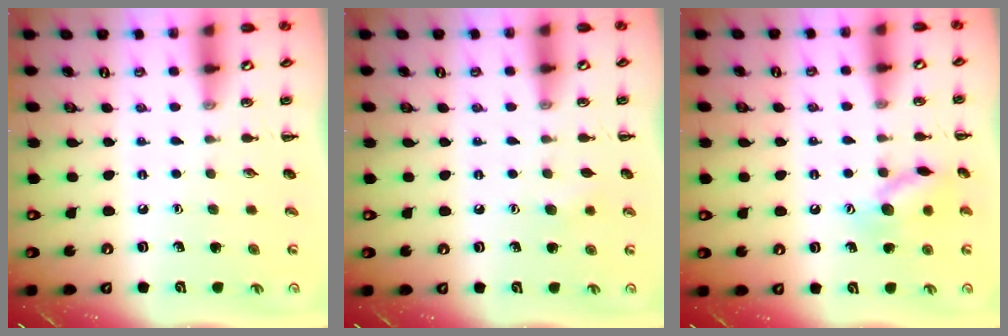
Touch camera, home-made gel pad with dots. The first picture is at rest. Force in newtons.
{"total": 4.4, "press": 4.3, "slide": 1.0}
{"total": 11.1, "press": 11.1, "slide": 0.5}